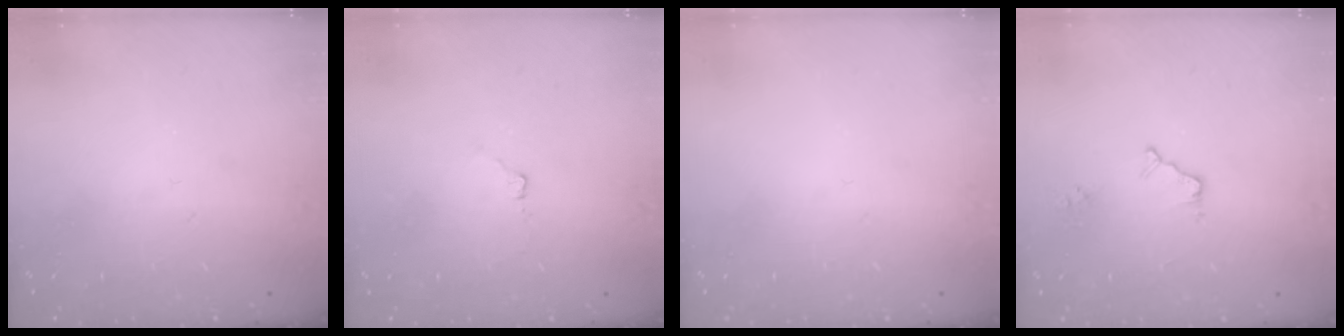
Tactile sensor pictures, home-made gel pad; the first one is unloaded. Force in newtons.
{"total": 2.9, "press": 2.8, "slide": 0.4}
{"total": 0.0}
{"total": 4.4, "press": 4.4, "slide": 0.6}